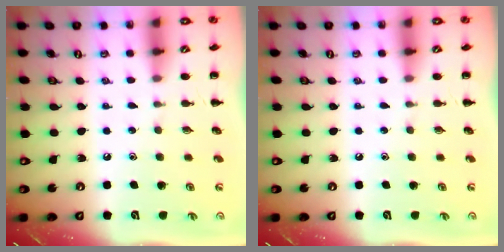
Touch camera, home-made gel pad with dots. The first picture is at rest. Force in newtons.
{"total": 0.0}